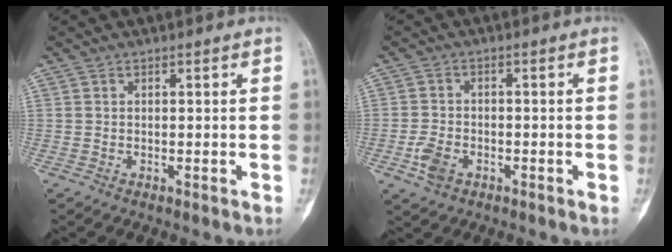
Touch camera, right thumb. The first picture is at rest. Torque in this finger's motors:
{"motor_torque": [0.50, 0.25, 0.36, -0.15, 0.15]}